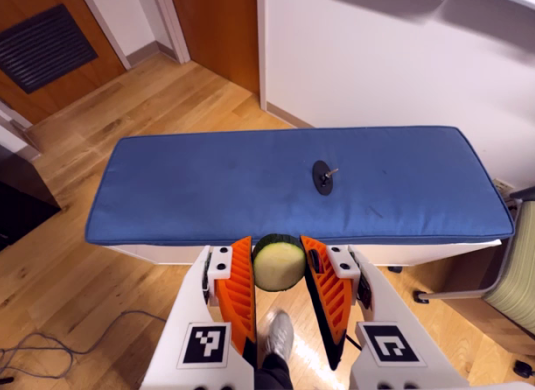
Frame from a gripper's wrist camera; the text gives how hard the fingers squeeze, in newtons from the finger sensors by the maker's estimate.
{"total": 7.7, "left": 7.4, "right": 8.0}